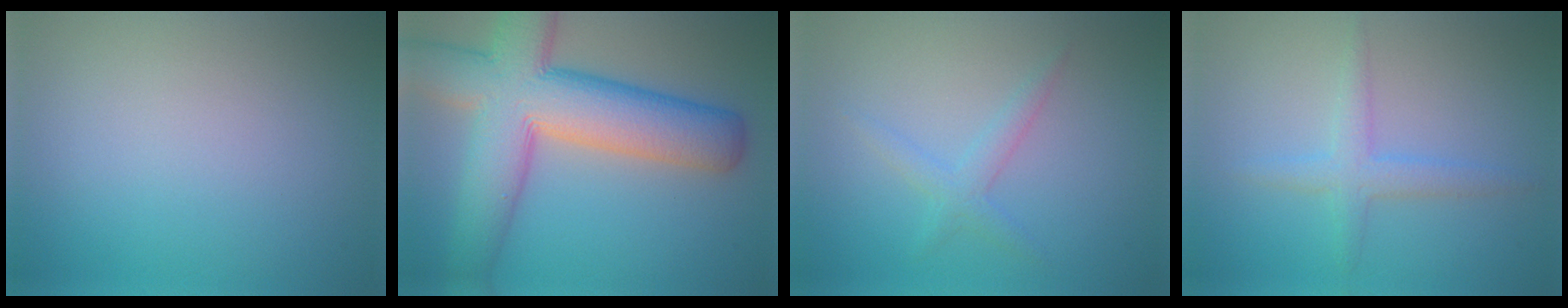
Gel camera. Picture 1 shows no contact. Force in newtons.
{"total": 12.1, "press": 12.1, "slide": 0.6}
{"total": 1.7, "press": 1.7, "slide": 0.1}
{"total": 2.3, "press": 2.3, "slide": 0.1}